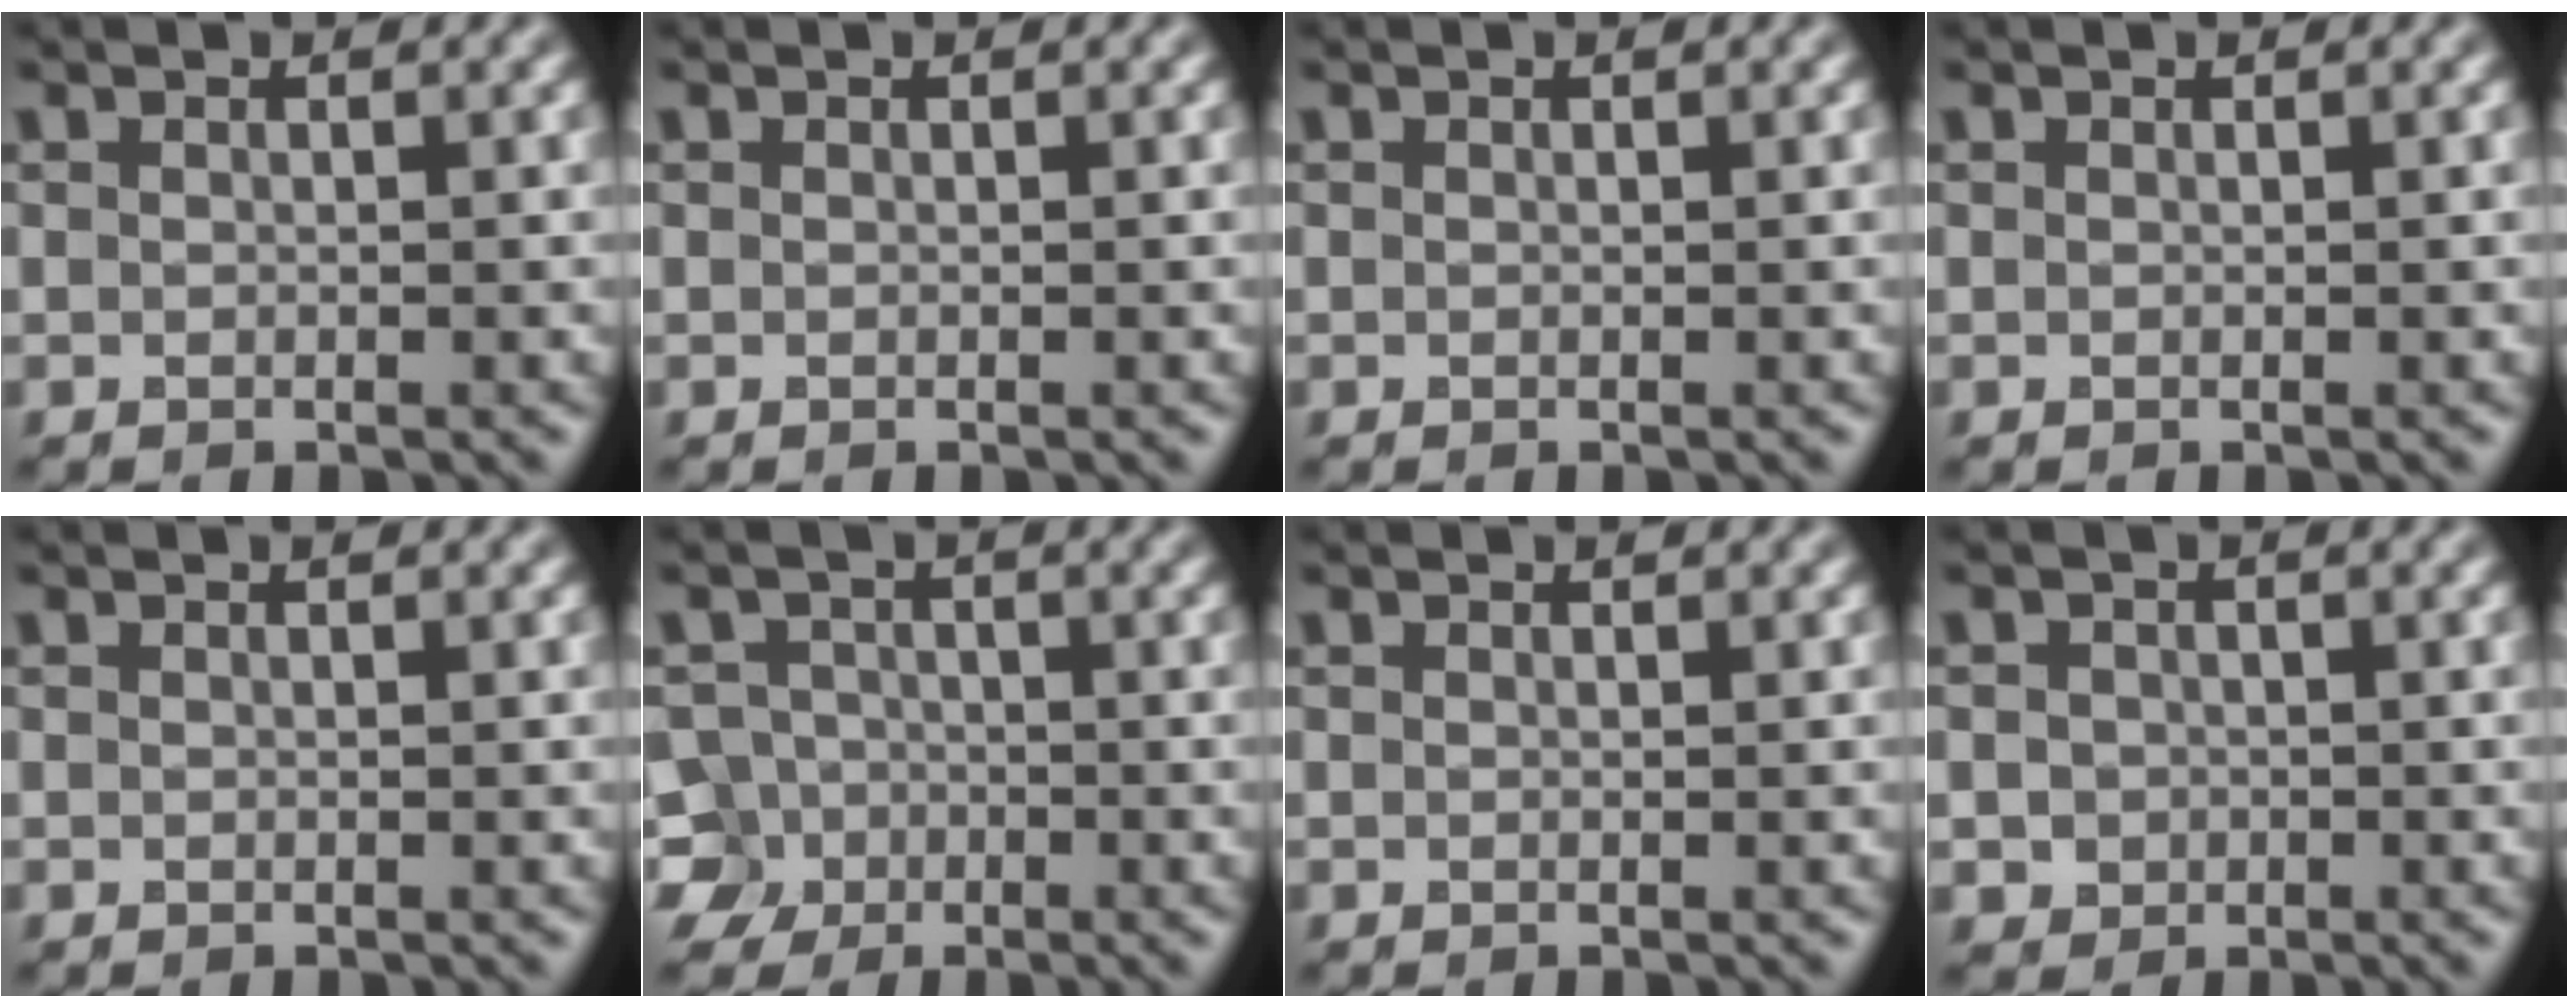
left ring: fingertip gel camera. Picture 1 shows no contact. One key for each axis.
{"total": 0.0}
{"total": 0.0}
{"total": 0.0}
{"total": 0.0}
{"total": 6.2, "fx": -3.9, "fy": 4.7, "fz": 1.3, "tx": -0.013, "ty": -0.008, "tz": -0.073}
{"total": 0.0}
{"total": 1.6, "fx": -0.3, "fy": 1.5, "fz": 0.4, "tx": 0.007, "ty": -0.005, "tz": -0.003}